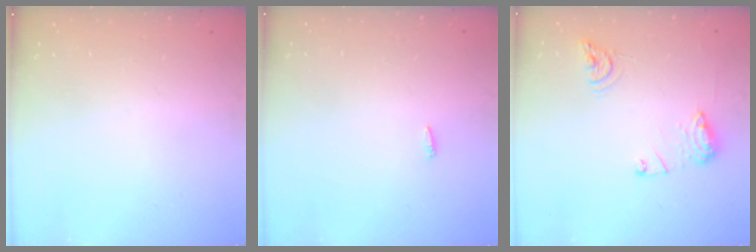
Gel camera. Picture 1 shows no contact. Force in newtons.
{"total": 2.1, "press": 1.9, "slide": 0.7}
{"total": 11.2, "press": 11.1, "slide": 1.1}